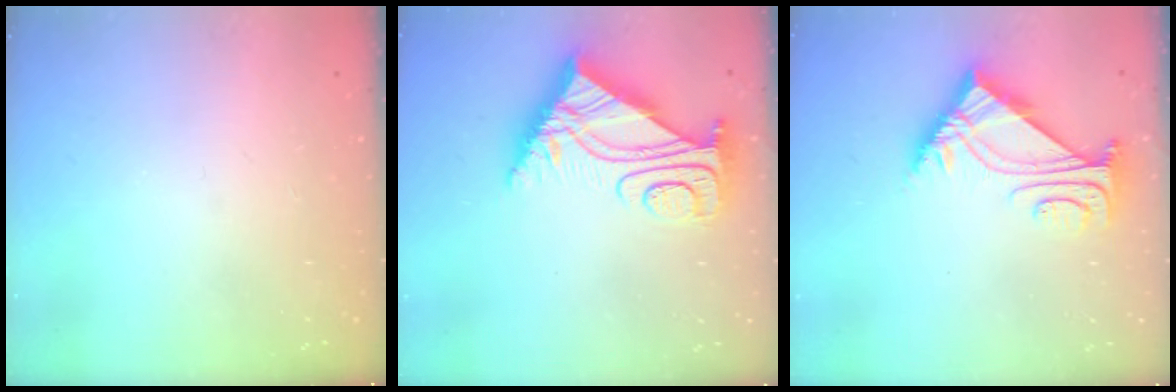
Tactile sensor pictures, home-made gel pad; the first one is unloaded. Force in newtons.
{"total": 8.9, "press": 8.8, "slide": 0.9}
{"total": 5.2, "press": 5.1, "slide": 0.7}